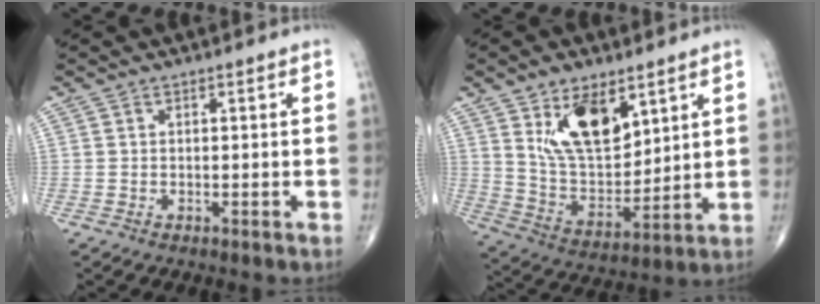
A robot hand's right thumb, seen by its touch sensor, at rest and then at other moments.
{"total": 14.6, "force": [7.3, 7.6, 10.1], "torque": [-0.144, -0.045, 0.150]}